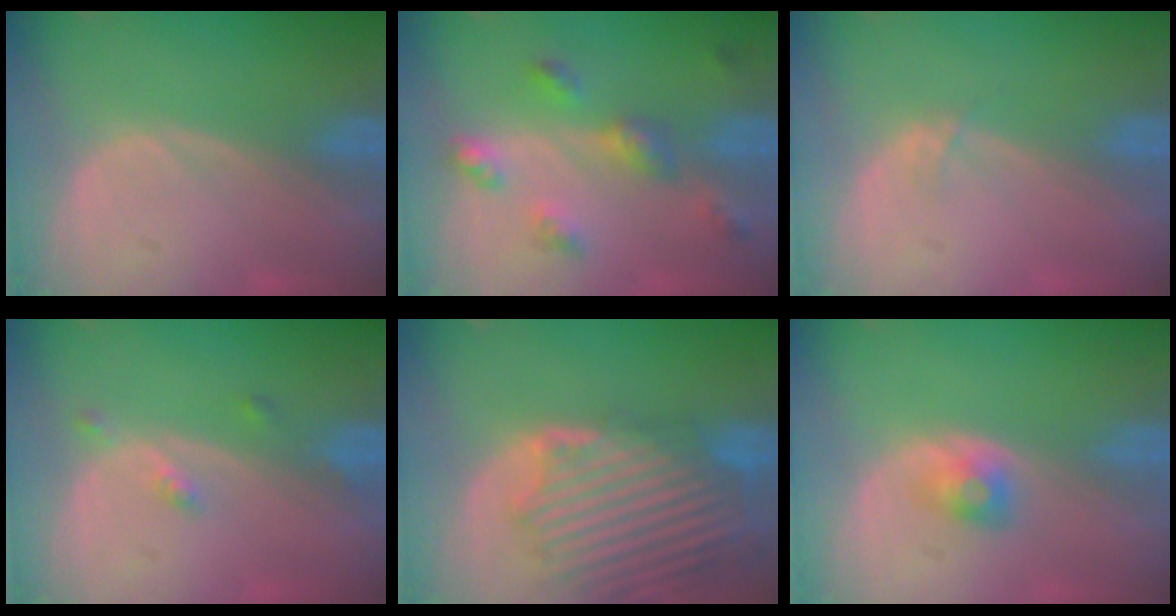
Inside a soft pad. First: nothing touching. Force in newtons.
{"total": 5.6, "press": 5.6, "slide": 0.6}
{"total": 1.2, "press": 0.9, "slide": 0.7}
{"total": 2.2, "press": 1.8, "slide": 1.3}
{"total": 13.0, "press": 11.4, "slide": 6.1}
{"total": 2.4, "press": 2.3, "slide": 0.8}